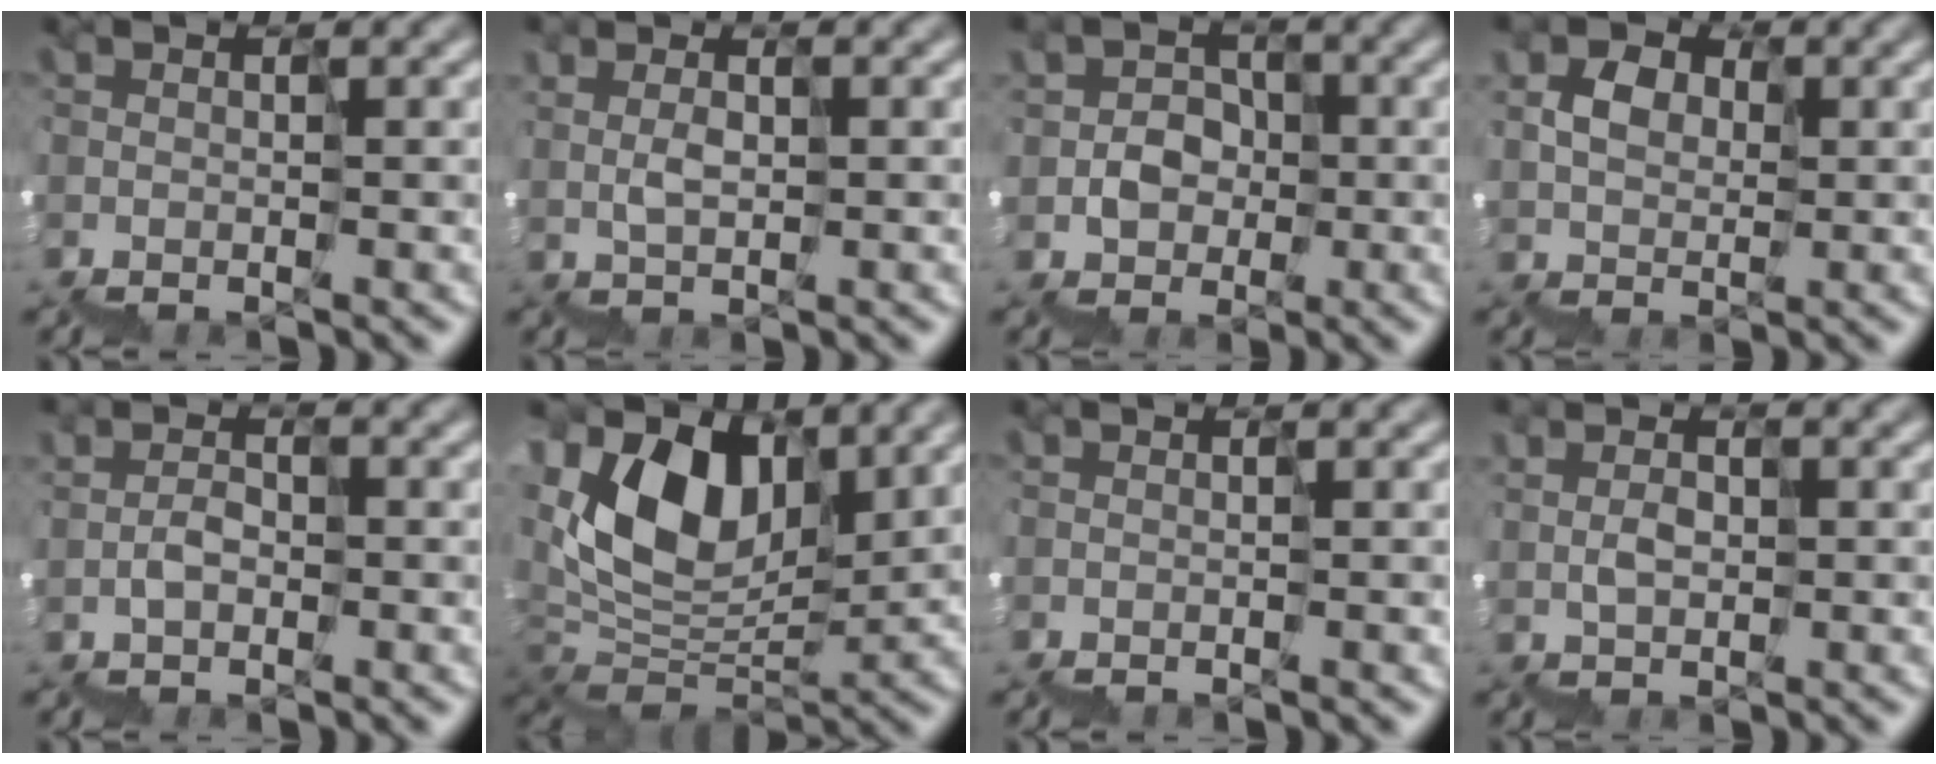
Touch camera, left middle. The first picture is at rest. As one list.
[{"total": 1.5, "force": [1.5, -0.1, -0.2], "torque": [0.006, 0.009, 0.034]}, {"total": 2.9, "force": [0.1, 2.8, 0.4], "torque": [0.002, 0.012, 0.003]}, {"total": 2.7, "force": [1.8, 2.0, 0.2], "torque": [0.003, 0.016, 0.033]}, {"total": 0.8, "force": [0.5, 0.4, -0.5], "torque": [0.014, 0.012, 0.009]}, {"total": 7.3, "force": [5.3, 3.9, 3.2], "torque": [-0.050, -0.004, 0.101]}, {"total": 0.6, "force": [-0.4, 0.2, 0.3], "torque": [0.003, -0.002, -0.004]}, {"total": 1.2, "force": [1.1, 0.4, -0.2], "torque": [0.009, 0.014, 0.024]}]